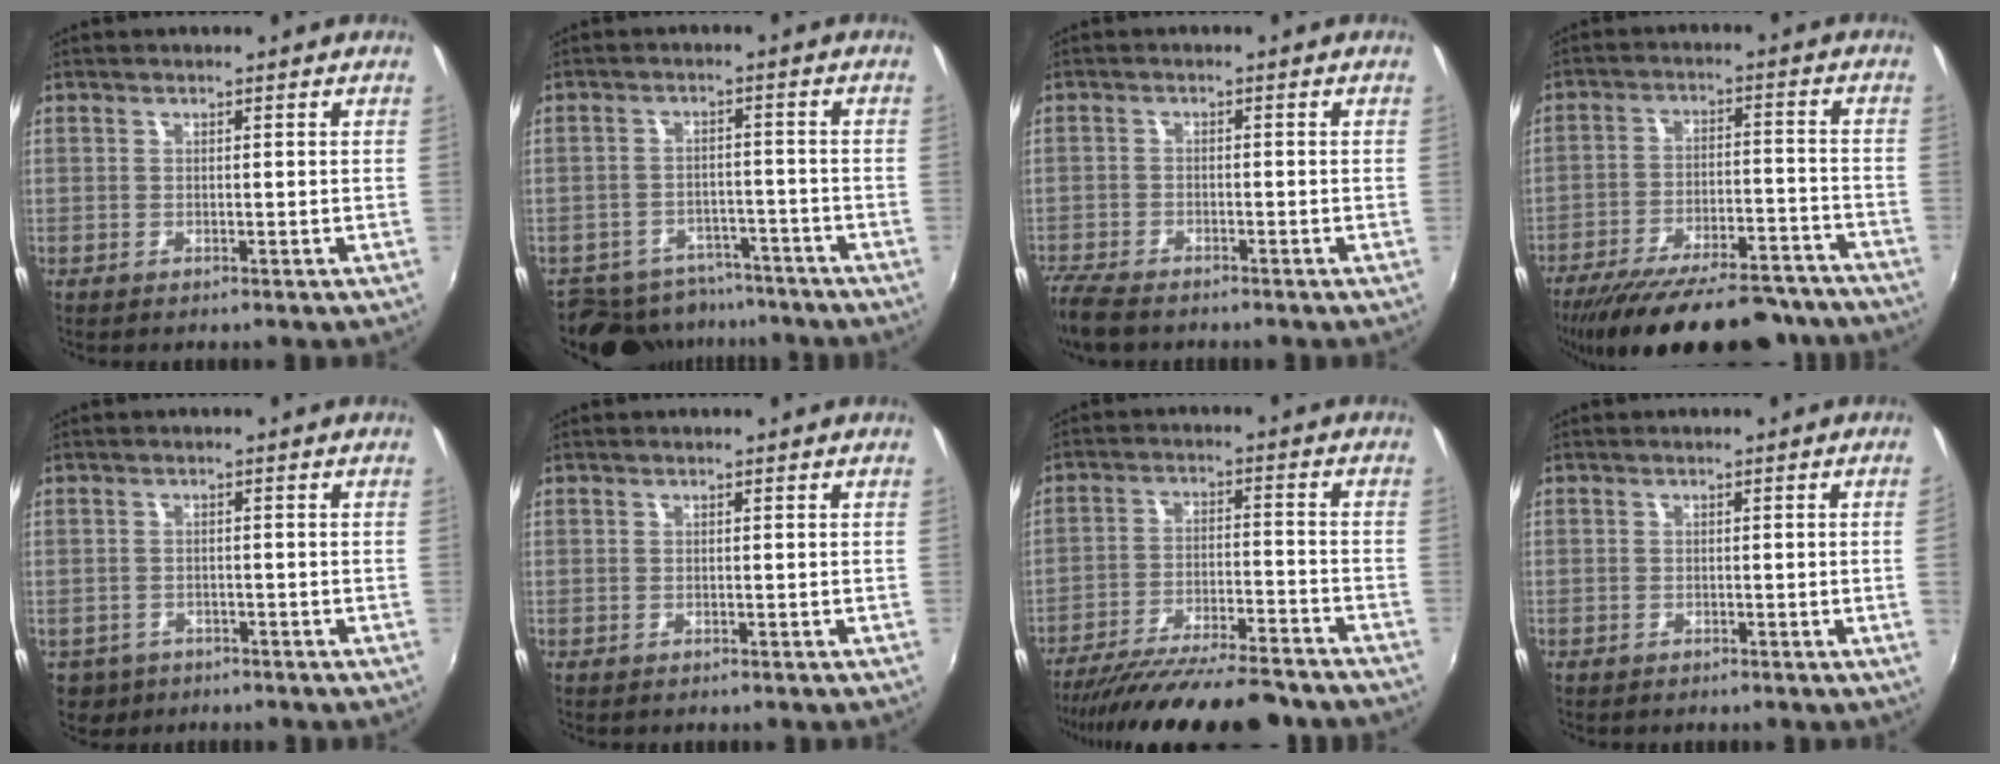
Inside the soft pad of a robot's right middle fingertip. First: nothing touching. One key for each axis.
{"total": 10.0, "fx": -8.7, "fy": 4.8, "fz": 1.5, "tx": -0.037, "ty": 0.010, "tz": -0.121}
{"total": 6.8, "fx": -5.9, "fy": 1.9, "fz": 2.8, "tx": -0.084, "ty": -0.026, "tz": -0.113}
{"total": 25.2, "fx": -21.5, "fy": 6.9, "fz": 11.1, "tx": -0.201, "ty": -0.018, "tz": -0.292}
{"total": 4.6, "fx": -2.4, "fy": 3.7, "fz": 1.4, "tx": -0.040, "ty": -0.005, "tz": -0.031}
{"total": 0.0}
{"total": 20.5, "fx": -18.1, "fy": 2.6, "fz": 9.3, "tx": -0.176, "ty": -0.042, "tz": -0.270}
{"total": 1.4, "fx": -0.1, "fy": -0.9, "fz": 1.0, "tx": -0.011, "ty": -0.009, "tz": 0.001}